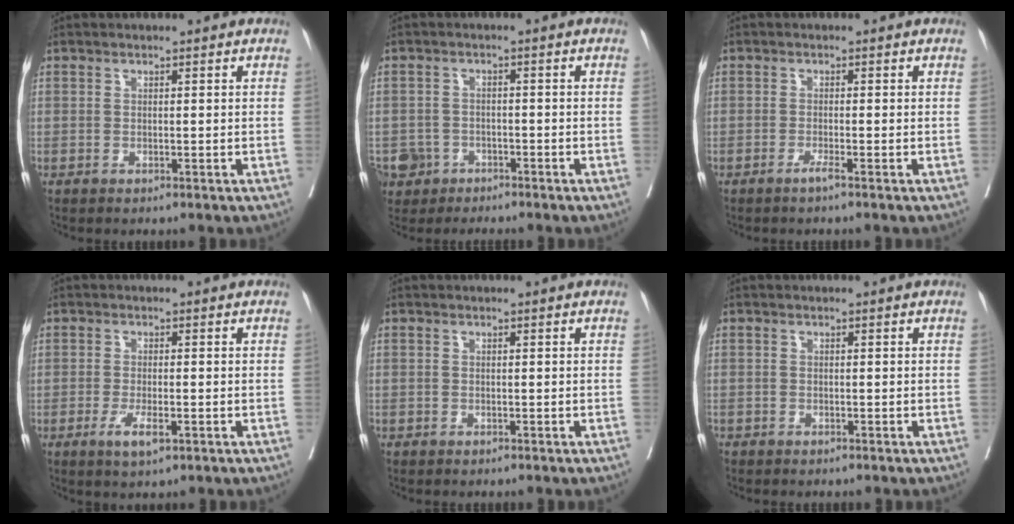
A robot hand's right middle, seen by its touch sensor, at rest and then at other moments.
{"total": 4.4, "force": [-2.9, 3.3, 0.3], "torque": [0.000, 0.007, -0.050]}
{"total": 1.1, "force": [-0.8, -0.3, 0.7], "torque": [-0.010, 0.000, -0.015]}
{"total": 3.7, "force": [-1.7, 0.9, 3.1], "torque": [-0.061, -0.004, -0.028]}
{"total": 0.8, "force": [-0.5, 0.6, -0.1], "torque": [-0.008, 0.005, -0.010]}
{"total": 1.1, "force": [-0.9, 0.7, 0.1], "torque": [-0.010, 0.002, -0.017]}